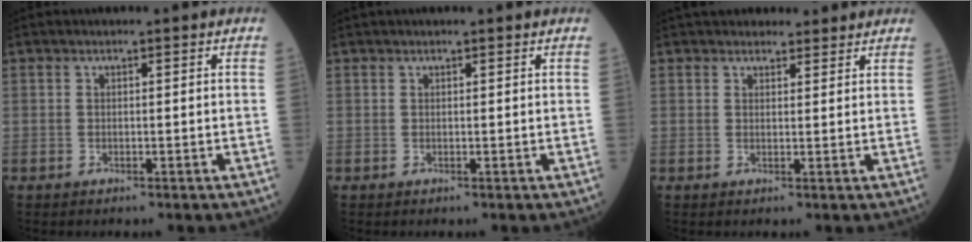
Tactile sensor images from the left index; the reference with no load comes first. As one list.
[{"total": 1.3, "force": [1.2, 0.1, 0.6], "torque": [-0.007, 0.021, 0.020]}, {"total": 6.4, "force": [5.8, 2.3, 1.6], "torque": [-0.009, 0.022, 0.074]}]